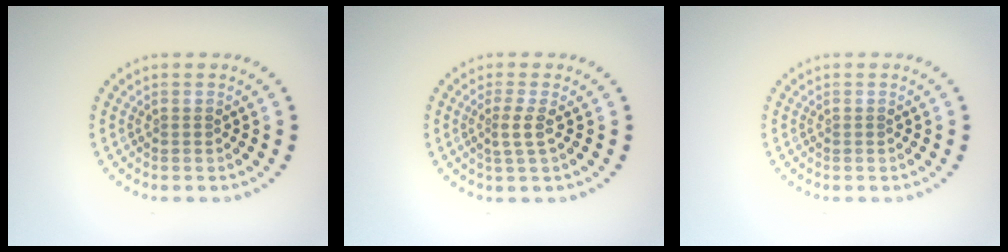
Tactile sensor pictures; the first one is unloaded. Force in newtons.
{"total": 1.7, "press": 1.1, "slide": 1.3}
{"total": 0.0}